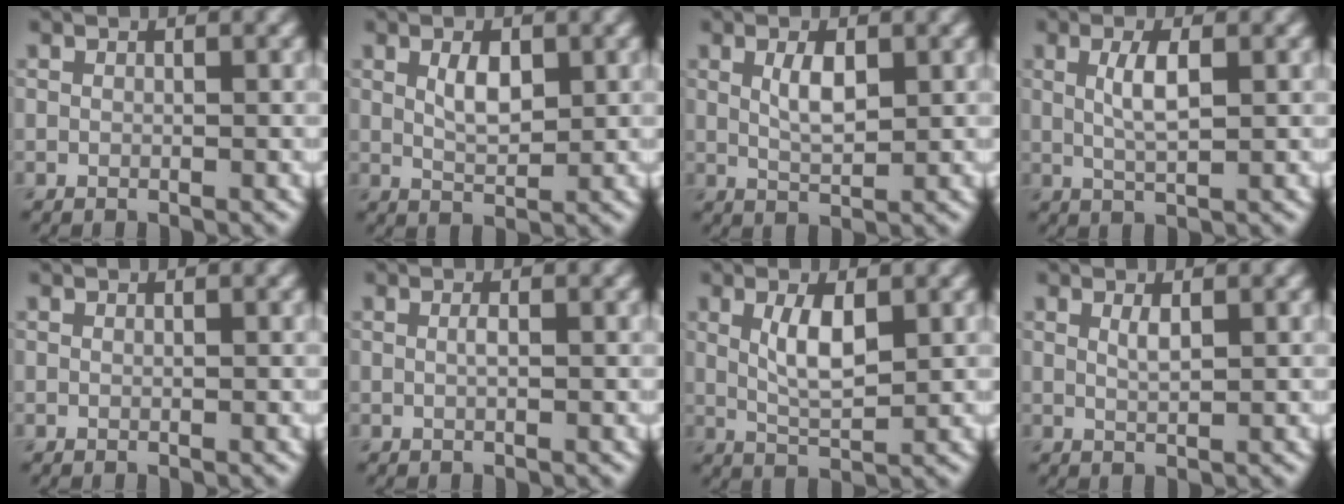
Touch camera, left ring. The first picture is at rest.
{"total": 2.6, "force": [0.8, 1.2, 2.1], "torque": [-0.041, 0.000, 0.017]}
{"total": 2.7, "force": [0.7, 1.1, 2.4], "torque": [-0.047, 0.000, 0.016]}
{"total": 2.8, "force": [0.6, 0.8, 2.7], "torque": [-0.054, 0.003, 0.011]}
{"total": 0.0}
{"total": 0.7, "force": [0.1, 0.1, 0.7], "torque": [-0.015, 0.002, 0.002]}
{"total": 3.6, "force": [0.9, 1.2, 3.3], "torque": [-0.067, -0.001, 0.019]}
{"total": 1.2, "force": [0.5, 0.2, 1.0], "torque": [-0.021, -0.001, 0.011]}